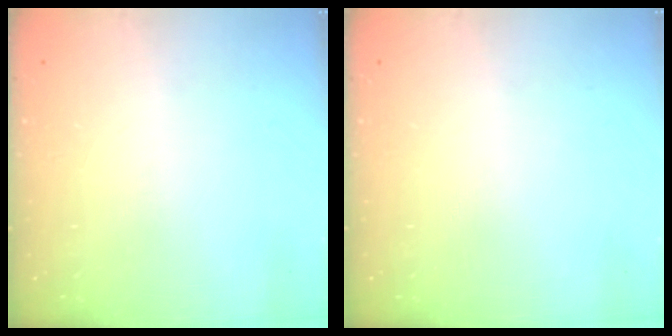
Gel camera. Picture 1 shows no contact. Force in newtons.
{"total": 0.0}